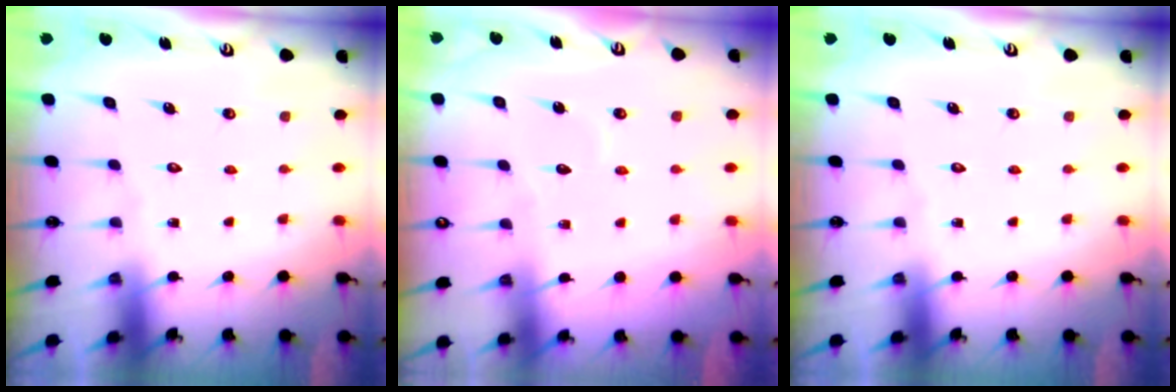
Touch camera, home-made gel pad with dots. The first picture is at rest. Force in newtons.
{"total": 2.8, "press": 2.8, "slide": 0.3}
{"total": 0.0}